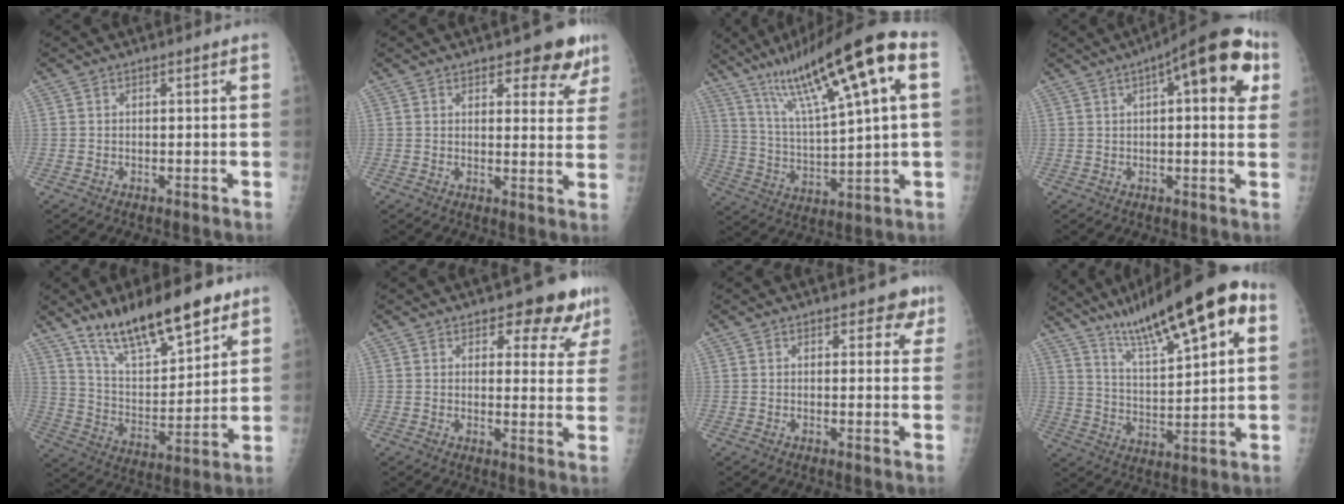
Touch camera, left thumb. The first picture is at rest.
{"total": 8.4, "force": [5.7, 3.6, 4.9], "torque": [-0.021, -0.031, 0.069]}
{"total": 20.9, "force": [9.6, 3.0, 18.3], "torque": [-0.305, -0.003, 0.173]}
{"total": 15.8, "force": [5.7, 5.6, 13.7], "torque": [-0.153, 0.012, 0.065]}
{"total": 19.3, "force": [13.6, 6.2, 12.2], "torque": [-0.166, -0.069, 0.240]}
{"total": 9.9, "force": [7.6, 4.3, 4.6], "torque": [-0.010, -0.045, 0.085]}
{"total": 4.2, "force": [2.9, 2.4, 1.9], "torque": [0.016, -0.011, 0.030]}
{"total": 20.8, "force": [11.3, 5.2, 16.7], "torque": [-0.242, -0.017, 0.188]}